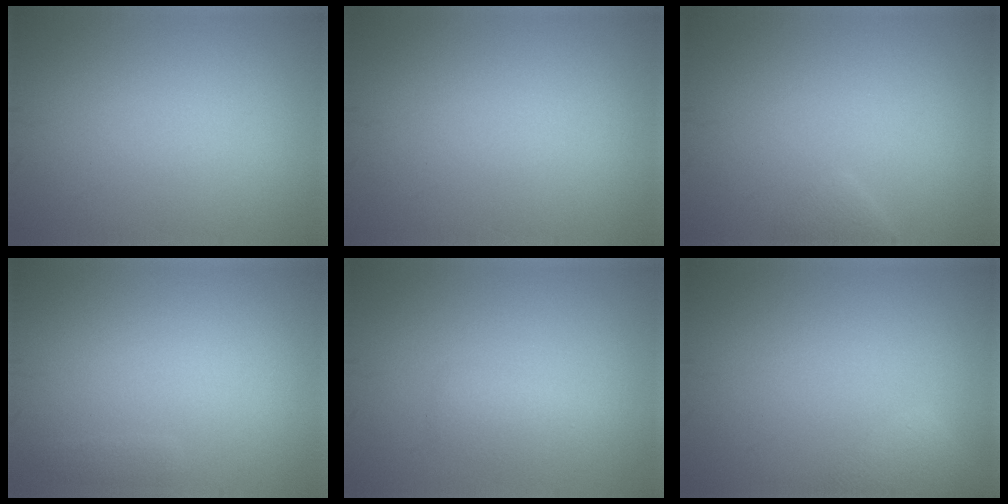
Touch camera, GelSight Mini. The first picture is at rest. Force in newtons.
{"total": 0.0}
{"total": 1.0, "press": 1.0, "slide": 0.1}
{"total": 0.7, "press": 0.7, "slide": 0.0}
{"total": 1.6, "press": 1.6, "slide": 0.1}
{"total": 2.5, "press": 2.5, "slide": 0.2}